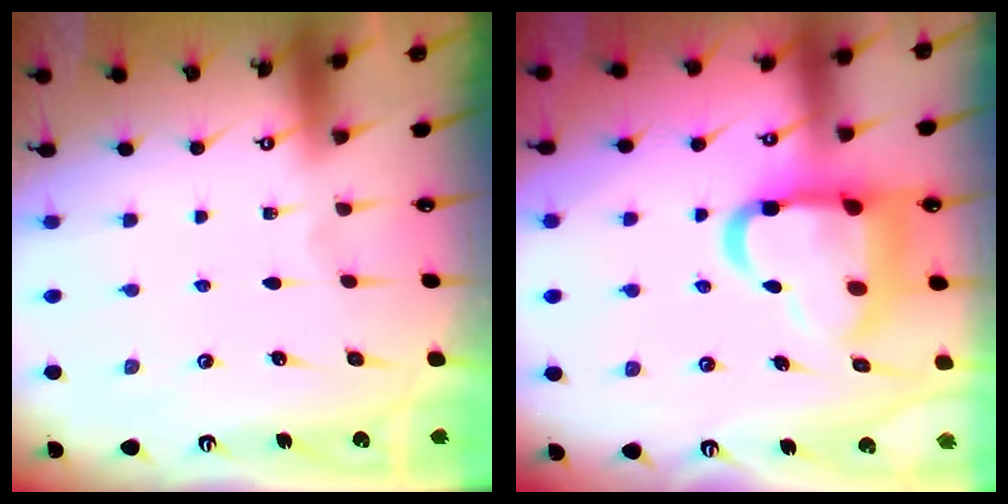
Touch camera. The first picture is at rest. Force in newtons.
{"total": 18.8, "press": 18.6, "slide": 2.3}